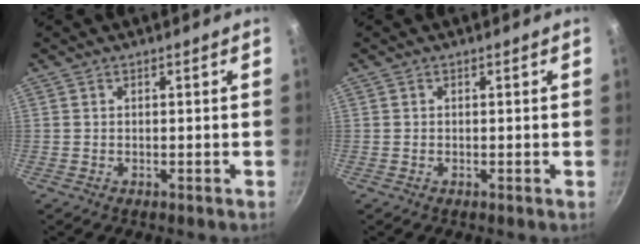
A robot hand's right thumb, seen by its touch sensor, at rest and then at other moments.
{"total": 0.0}